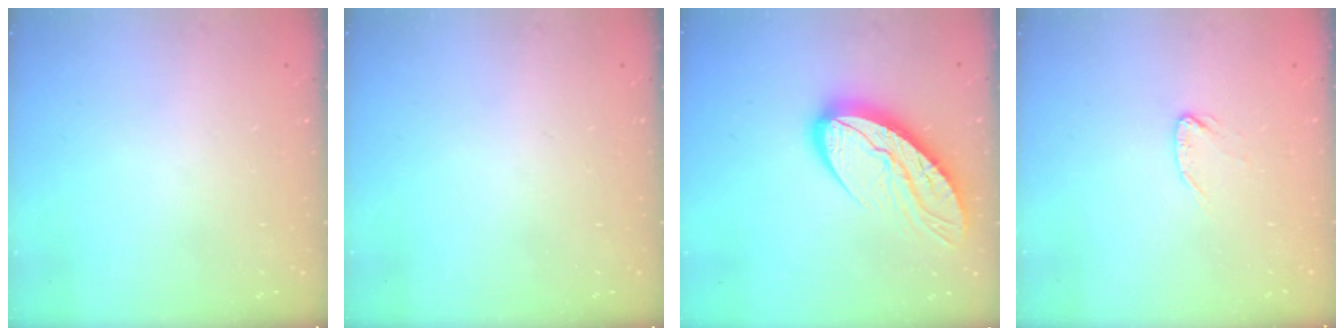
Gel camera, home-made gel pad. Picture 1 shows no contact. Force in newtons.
{"total": 0.0}
{"total": 13.2, "press": 13.1, "slide": 1.2}
{"total": 3.8, "press": 3.8, "slide": 0.3}